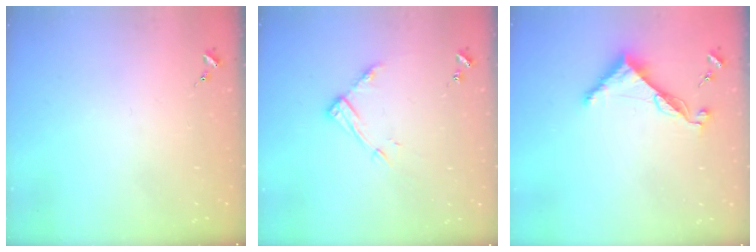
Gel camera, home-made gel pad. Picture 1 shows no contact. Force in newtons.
{"total": 11.0, "press": 11.0, "slide": 0.8}
{"total": 9.0, "press": 9.0, "slide": 0.6}